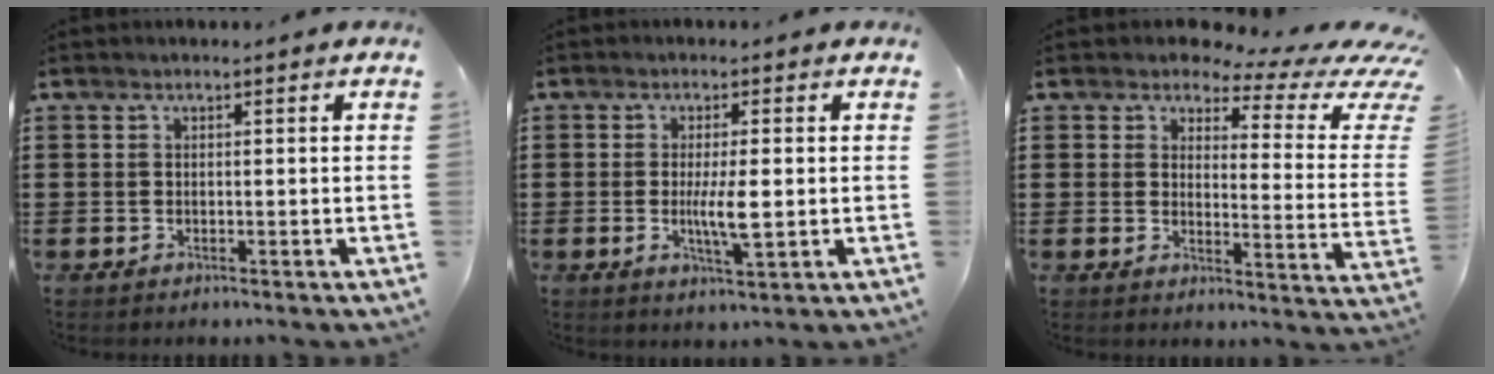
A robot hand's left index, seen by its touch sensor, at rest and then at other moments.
{"total": 5.4, "force": [-0.3, 0.9, 5.3], "torque": [-0.099, -0.005, -0.008]}
{"total": 4.9, "force": [3.5, 1.9, 2.8], "torque": [-0.050, -0.025, 0.052]}